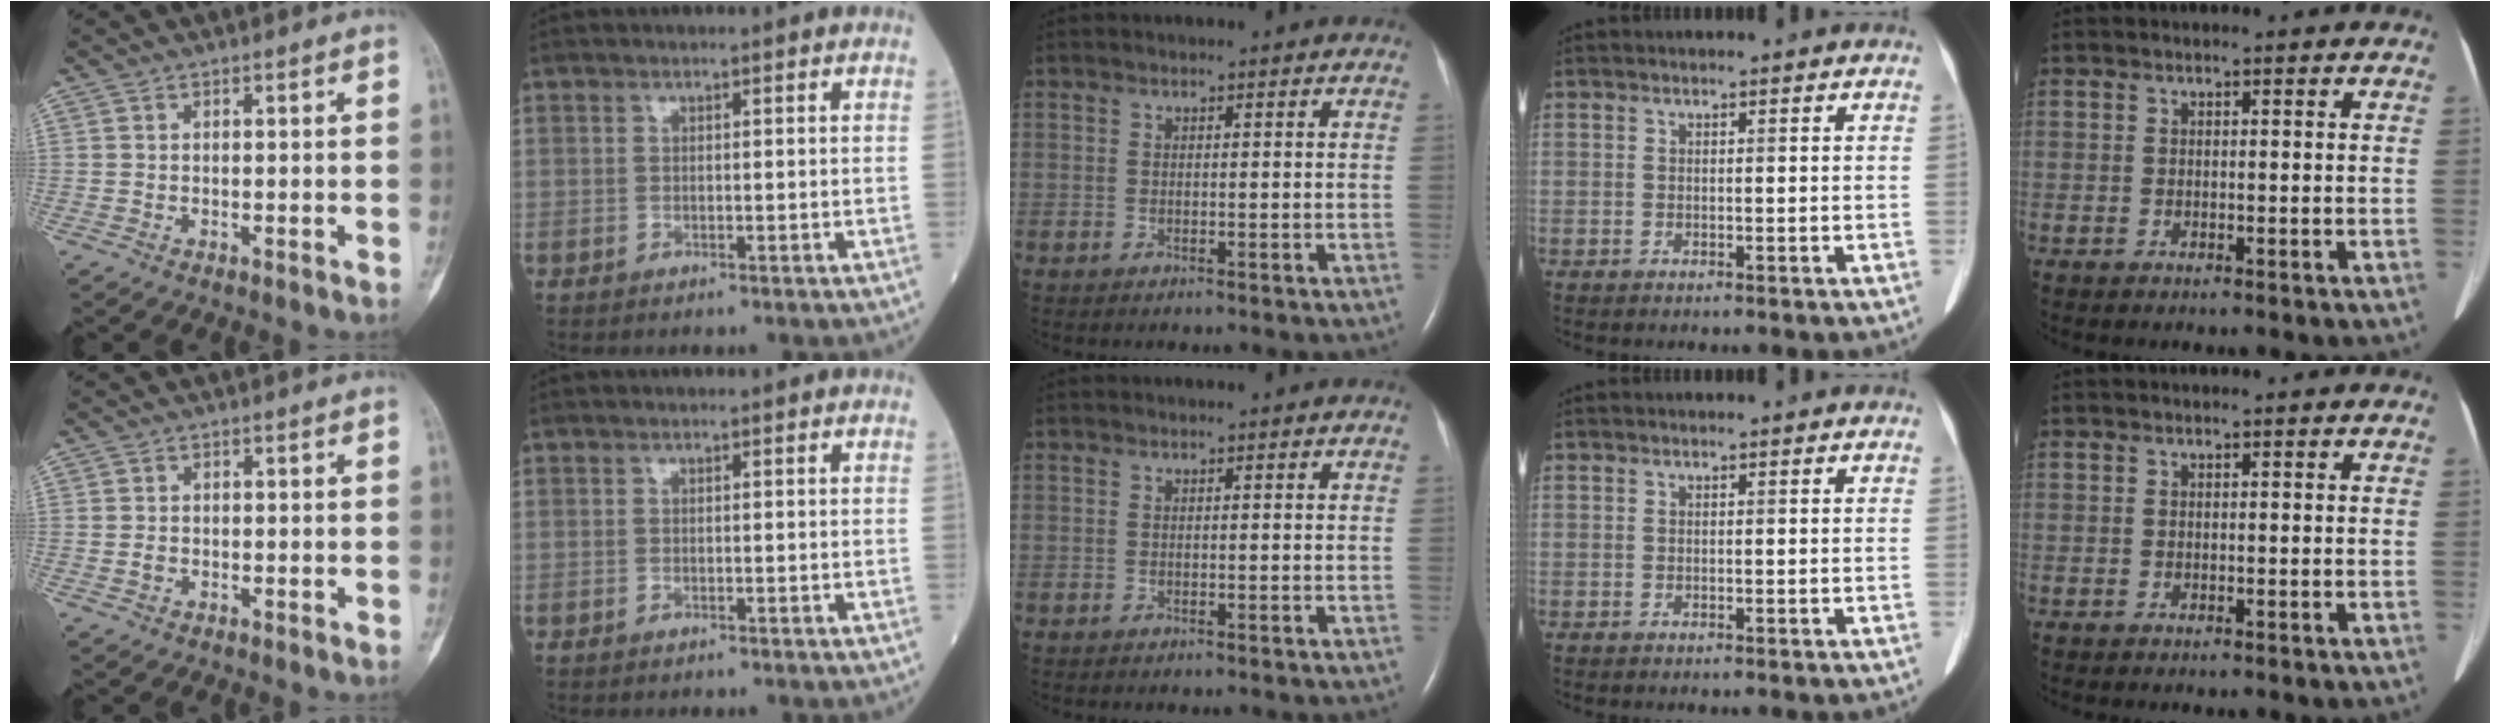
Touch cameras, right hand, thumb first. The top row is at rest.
{"thumb": {"total": 1.2, "force": [-0.4, 0.9, 0.6], "torque": [-0.008, 0.004, -0.006]}}